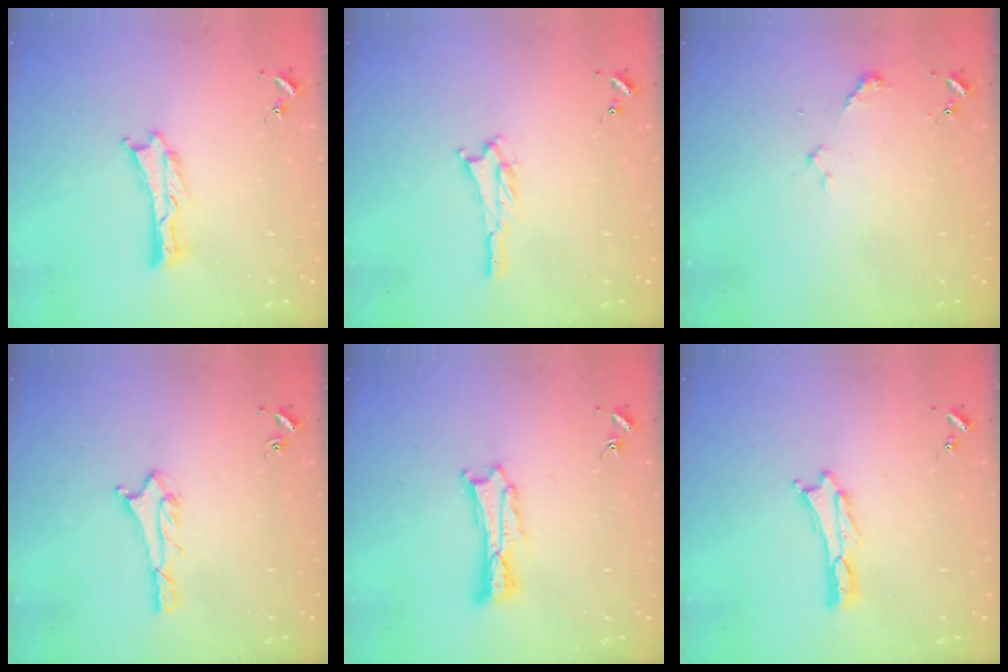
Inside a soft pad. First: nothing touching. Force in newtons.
{"total": 1.5, "press": 1.5, "slide": 0.3}
{"total": 2.4, "press": 2.3, "slide": 0.3}
{"total": 1.6, "press": 1.6, "slide": 0.1}
{"total": 1.8, "press": 1.8, "slide": 0.3}
{"total": 0.0}